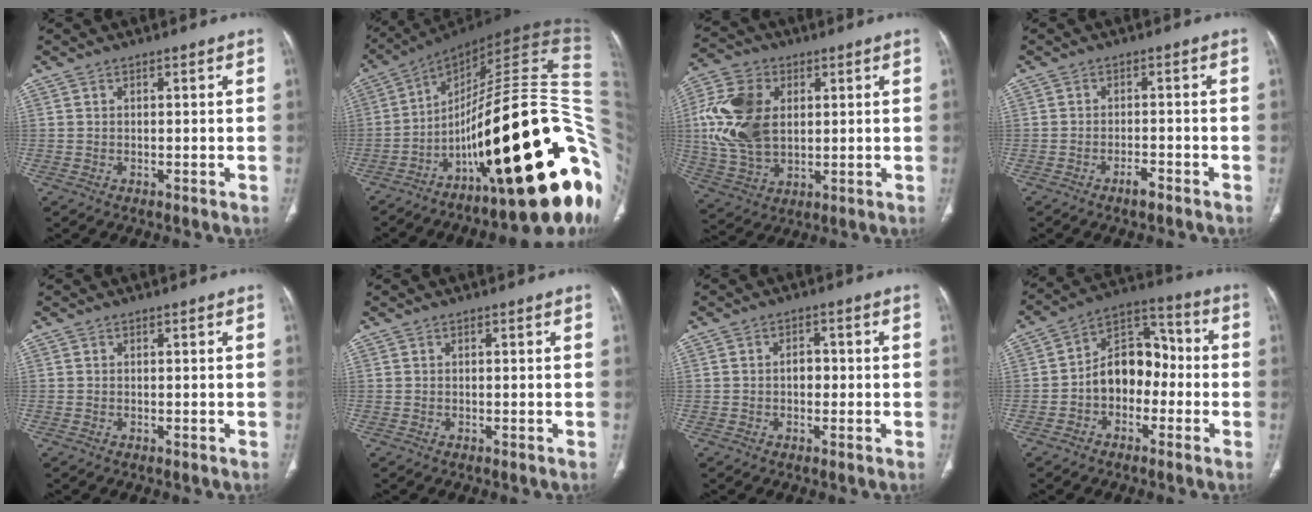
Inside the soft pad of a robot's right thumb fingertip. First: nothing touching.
{"total": 44.1, "force": [-9.0, 12.7, 41.3], "torque": [-0.500, 0.071, -0.135]}
{"total": 15.9, "force": [2.5, 10.6, 11.6], "torque": [-0.227, -0.001, 0.051]}
{"total": 2.3, "force": [-1.8, 0.6, 1.3], "torque": [-0.029, 0.009, -0.032]}
{"total": 0.0}
{"total": 0.0}
{"total": 2.4, "force": [-0.4, 1.8, 1.6], "torque": [-0.010, 0.007, -0.010]}
{"total": 11.6, "force": [-2.1, 8.5, 7.6], "torque": [-0.088, 0.048, -0.051]}